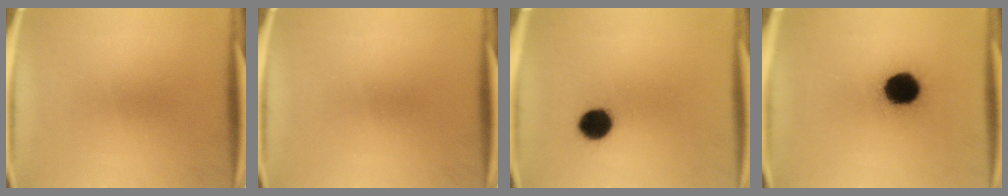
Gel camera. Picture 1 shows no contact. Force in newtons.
{"total": 0.0}
{"total": 7.0}
{"total": 13.9}